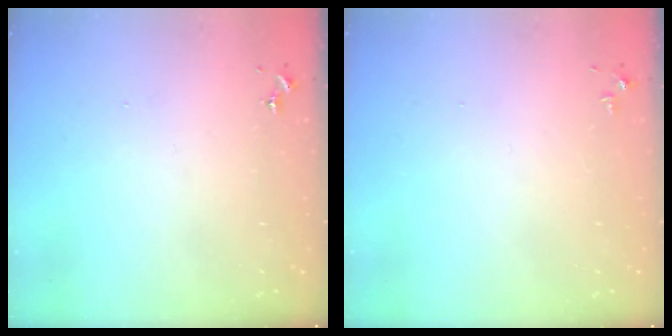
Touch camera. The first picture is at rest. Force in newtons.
{"total": 2.8, "press": 2.8, "slide": 0.4}